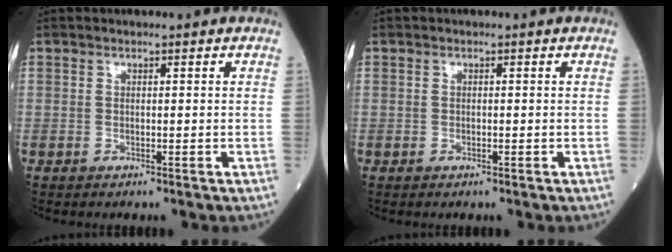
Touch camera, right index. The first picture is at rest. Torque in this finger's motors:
{"motor_torque": [-0.02, 0.05, -0.03, -0.01]}